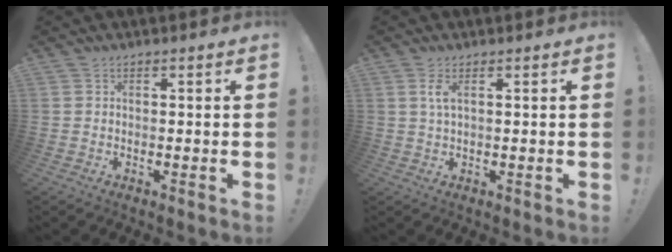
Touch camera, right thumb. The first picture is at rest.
{"total": 3.1, "force": [1.1, 0.9, 2.8], "torque": [-0.056, 0.001, 0.018]}